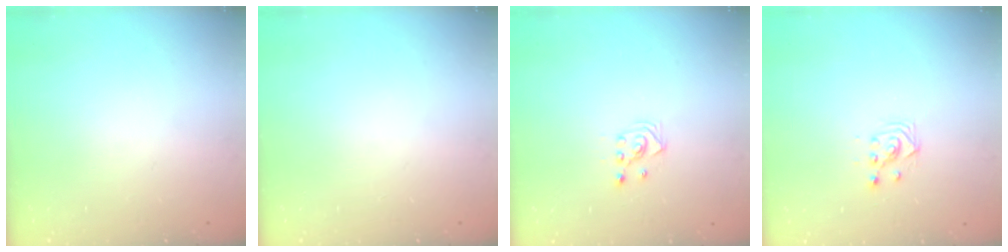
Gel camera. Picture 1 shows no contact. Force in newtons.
{"total": 0.0}
{"total": 2.9, "press": 2.9, "slide": 0.3}
{"total": 2.9, "press": 2.9, "slide": 0.2}